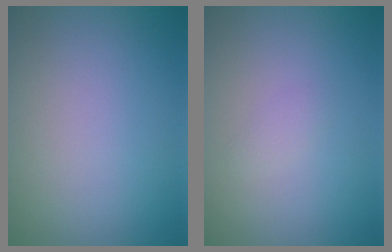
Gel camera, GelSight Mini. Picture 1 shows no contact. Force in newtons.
{"total": 0.8, "press": 0.8, "slide": 0.0}